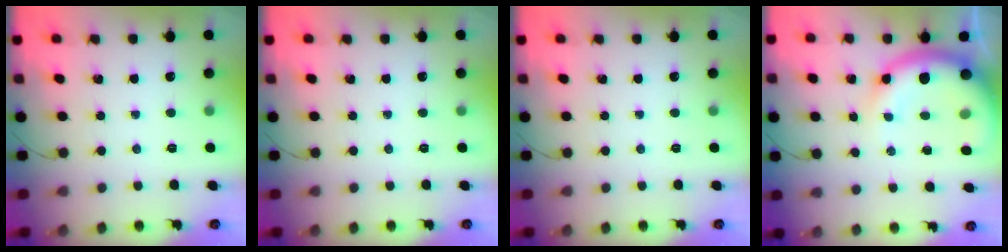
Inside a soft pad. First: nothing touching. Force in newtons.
{"total": 0.0}
{"total": 0.0}
{"total": 14.3, "press": 13.8, "slide": 3.7}